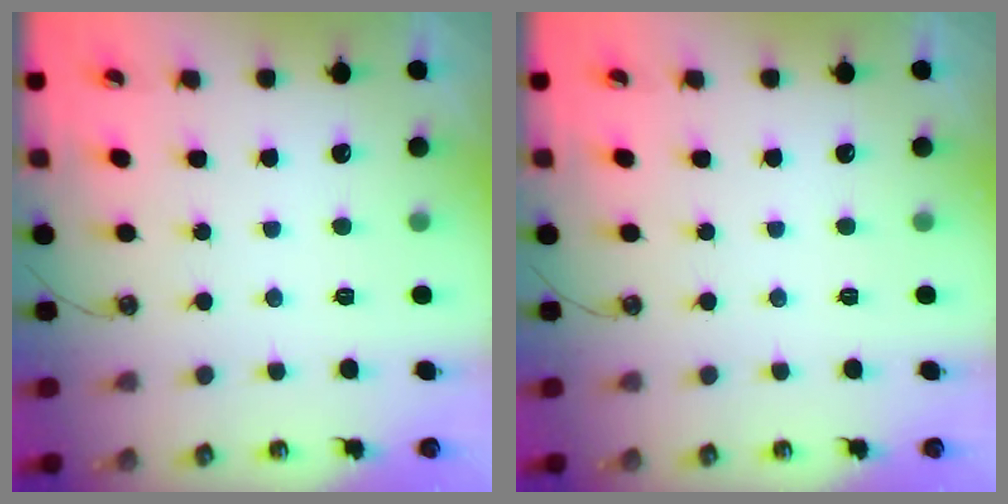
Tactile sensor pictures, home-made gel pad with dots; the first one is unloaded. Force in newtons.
{"total": 0.0}